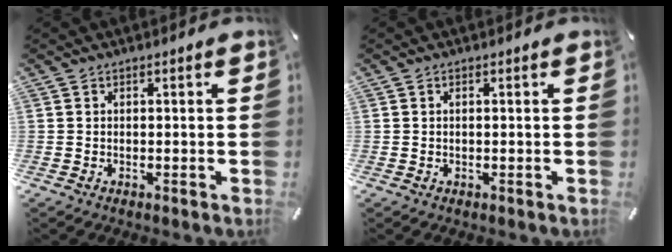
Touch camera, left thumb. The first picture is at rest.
{"total": 0.6, "force": [0.0, 0.2, 0.5], "torque": [-0.010, 0.001, 0.001]}